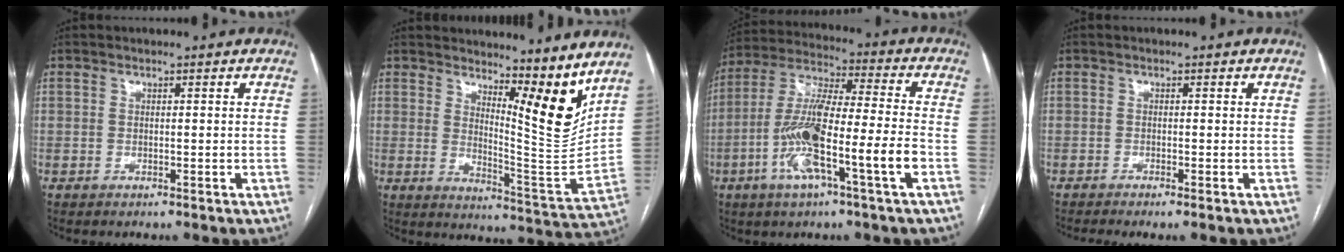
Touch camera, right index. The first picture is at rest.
{"total": 11.0, "force": [8.0, 1.1, 7.5], "torque": [-0.110, -0.035, 0.123]}
{"total": 15.3, "force": [-5.3, 0.6, 14.3], "torque": [-0.278, 0.000, -0.101]}
{"total": 2.1, "force": [-1.5, -0.1, 1.4], "torque": [-0.023, -0.003, -0.026]}